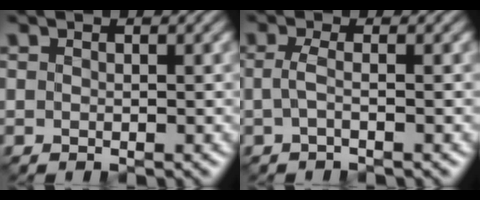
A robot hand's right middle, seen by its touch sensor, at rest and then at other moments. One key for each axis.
{"total": 1.5, "fx": -0.6, "fy": 0.4, "fz": 1.3, "tx": -0.031, "ty": -0.004, "tz": -0.016}